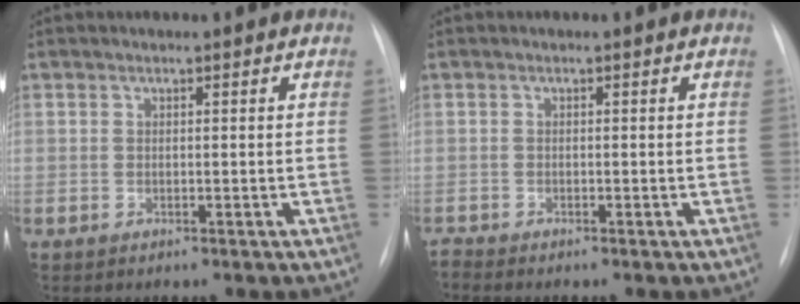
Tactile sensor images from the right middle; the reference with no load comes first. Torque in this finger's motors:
{"motor_torque": [-0.09, -0.18, -0.07, -0.01]}